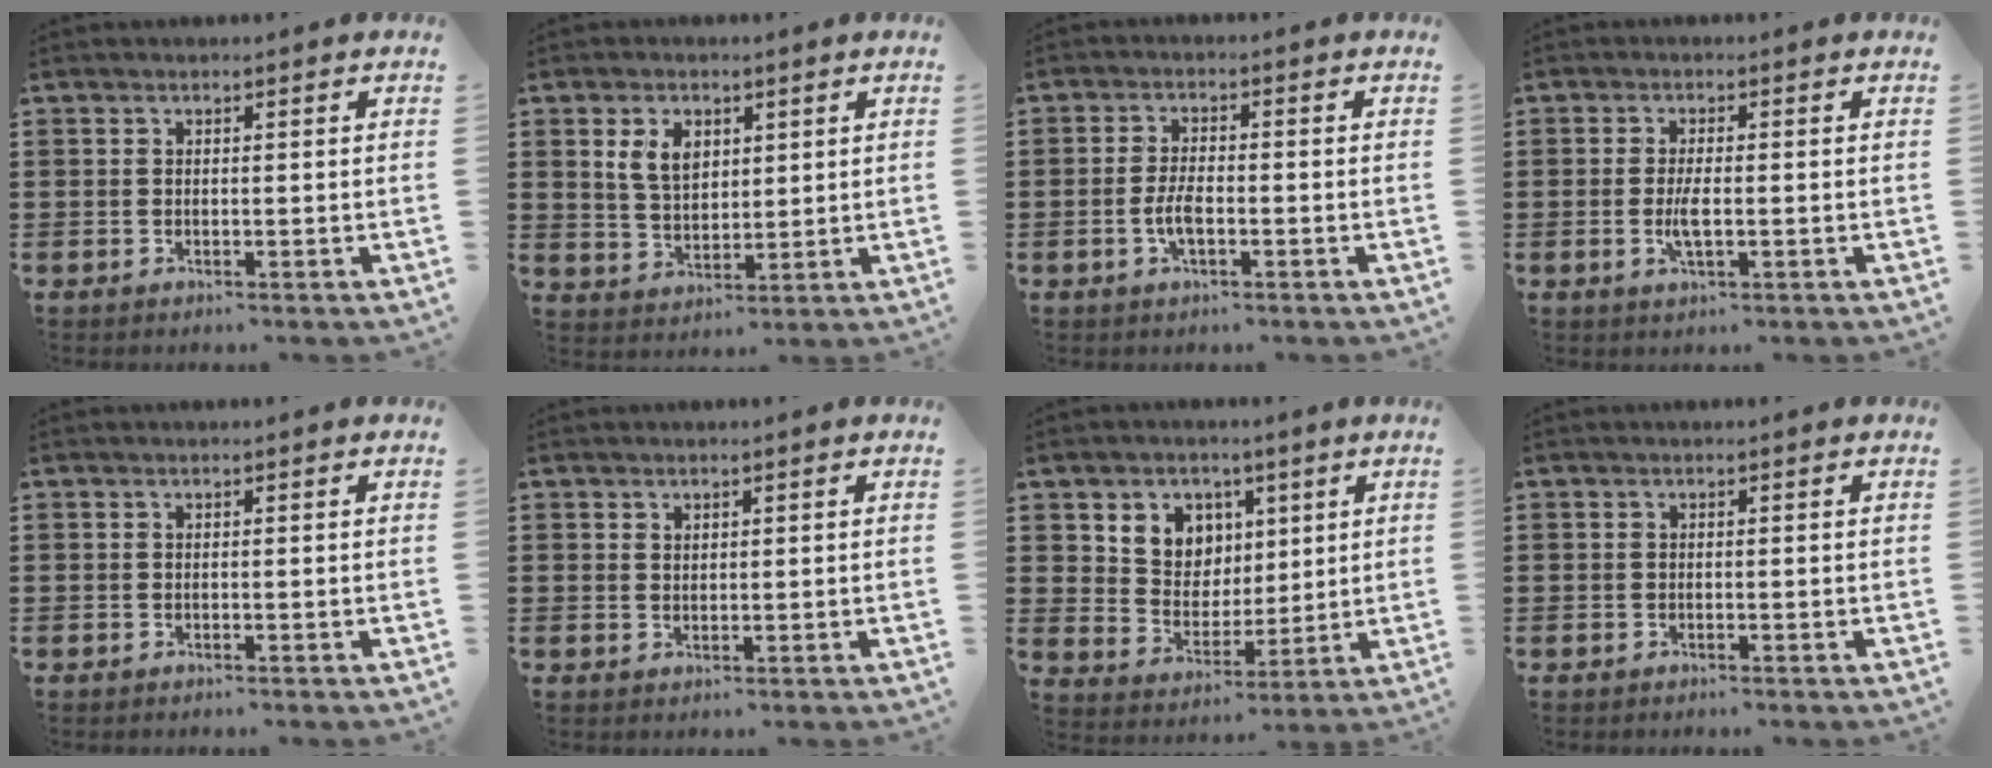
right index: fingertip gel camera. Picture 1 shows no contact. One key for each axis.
{"total": 5.3, "fx": 2.0, "fy": 3.5, "fz": 3.4, "tx": -0.079, "ty": 0.012, "tz": 0.036}
{"total": 3.9, "fx": -1.1, "fy": 1.5, "fz": 3.5, "tx": -0.084, "ty": -0.002, "tz": -0.025}
{"total": 3.3, "fx": -0.7, "fy": 1.0, "fz": 3.1, "tx": -0.067, "ty": -0.004, "tz": -0.017}
{"total": 0.0}
{"total": 1.1, "fx": 0.9, "fy": 0.6, "fz": 0.1, "tx": -0.004, "ty": 0.002, "tz": 0.018}
{"total": 6.2, "fx": 3.0, "fy": 5.4, "fz": 0.6, "tx": -0.040, "ty": -0.003, "tz": 0.052}
{"total": 0.0}